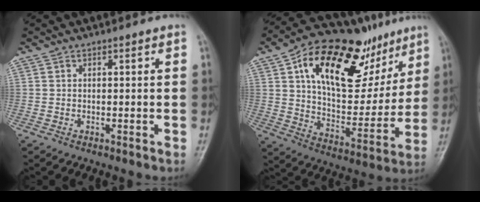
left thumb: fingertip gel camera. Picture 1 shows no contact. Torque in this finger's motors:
{"motor_torque": [1.37, 1.37, 1.70, -1.07, 0.30]}